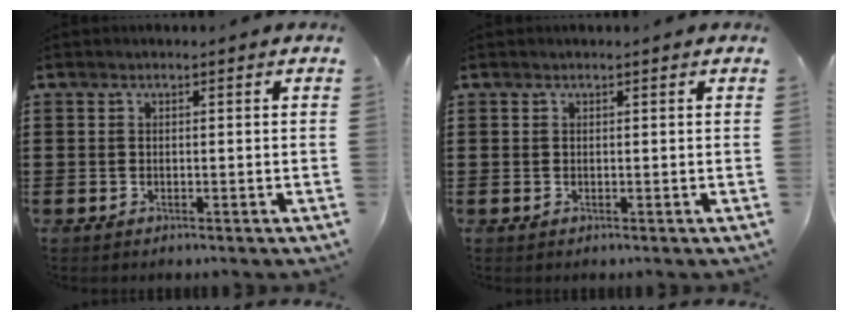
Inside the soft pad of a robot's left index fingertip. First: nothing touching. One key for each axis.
{"total": 0.0}